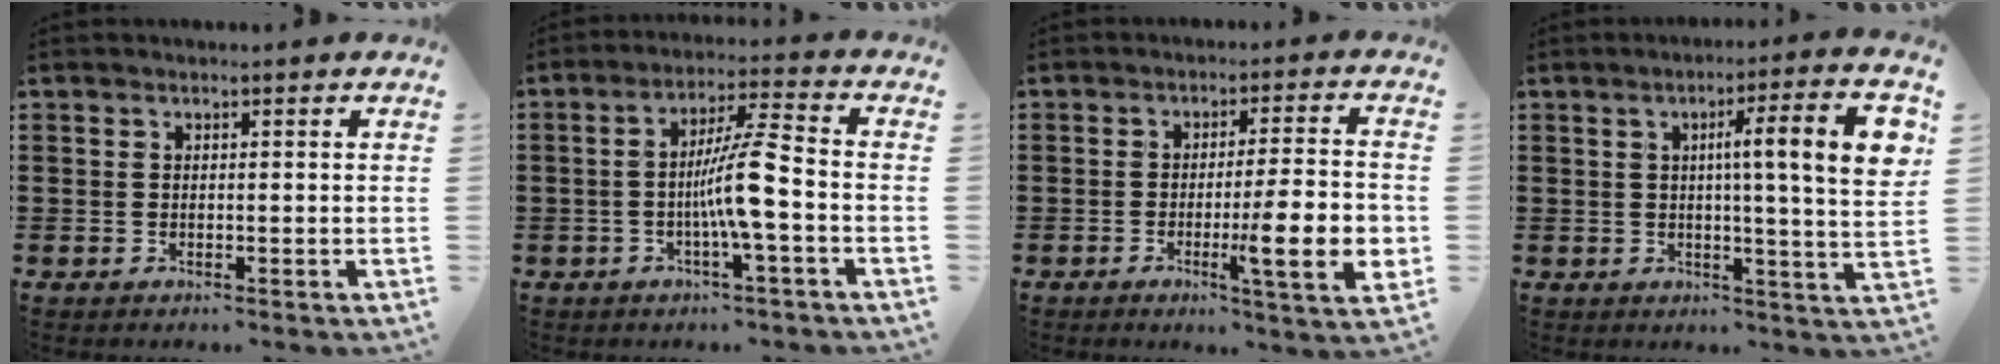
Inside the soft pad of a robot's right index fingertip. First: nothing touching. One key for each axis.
{"total": 8.1, "fx": -1.7, "fy": 1.2, "fz": 7.8, "tx": -0.148, "ty": 0.001, "tz": -0.038}
{"total": 10.8, "fx": -2.4, "fy": 1.6, "fz": 10.4, "tx": -0.168, "ty": -0.007, "tz": -0.040}
{"total": 11.2, "fx": 2.5, "fy": 0.3, "fz": 10.9, "tx": -0.178, "ty": -0.005, "tz": 0.033}